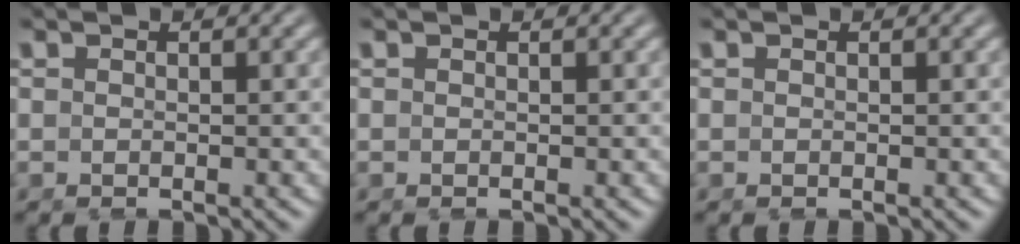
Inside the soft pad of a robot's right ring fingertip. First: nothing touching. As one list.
[{"total": 0.0}, {"total": 0.0}]